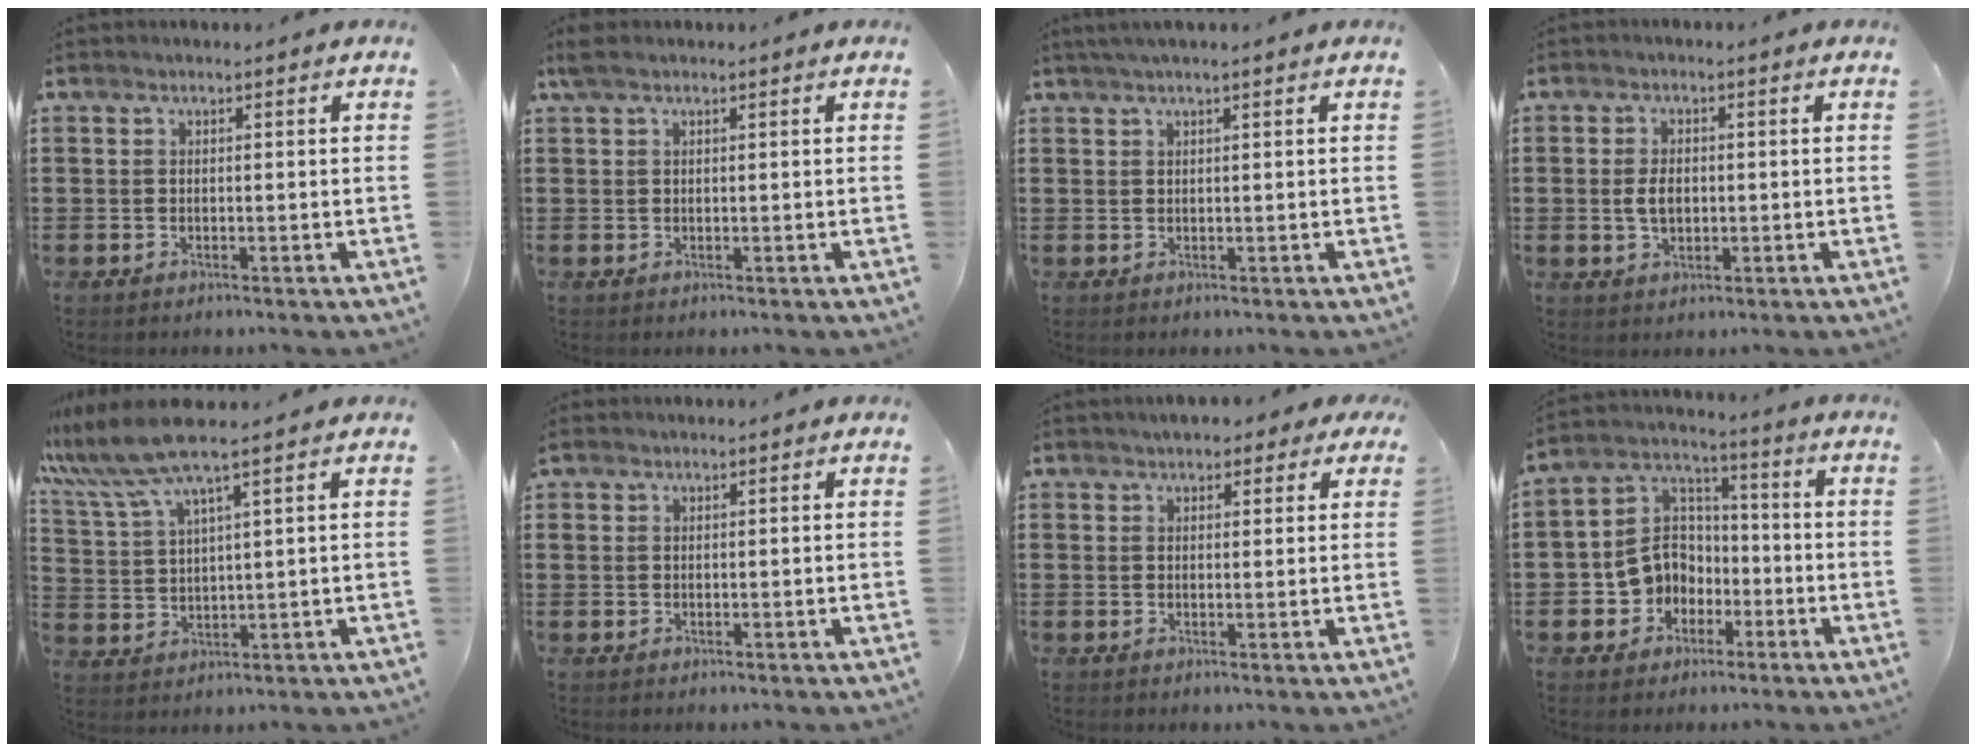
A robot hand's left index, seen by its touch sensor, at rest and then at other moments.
{"total": 1.3, "force": [0.8, 0.6, 0.8], "torque": [-0.020, 0.003, 0.015]}
{"total": 1.2, "force": [0.8, -0.1, 0.9], "torque": [-0.017, 0.001, 0.014]}
{"total": 3.6, "force": [-0.1, 2.2, 2.9], "torque": [-0.057, 0.000, -0.006]}
{"total": 7.8, "force": [5.9, 0.5, 5.1], "torque": [-0.135, -0.022, 0.101]}
{"total": 1.0, "force": [0.9, 0.5, 0.1], "torque": [-0.006, 0.003, 0.018]}
{"total": 2.3, "force": [1.7, 1.2, 0.9], "torque": [-0.017, 0.007, 0.028]}
{"total": 7.4, "force": [-2.4, 6.7, 1.8], "torque": [-0.076, 0.004, -0.053]}